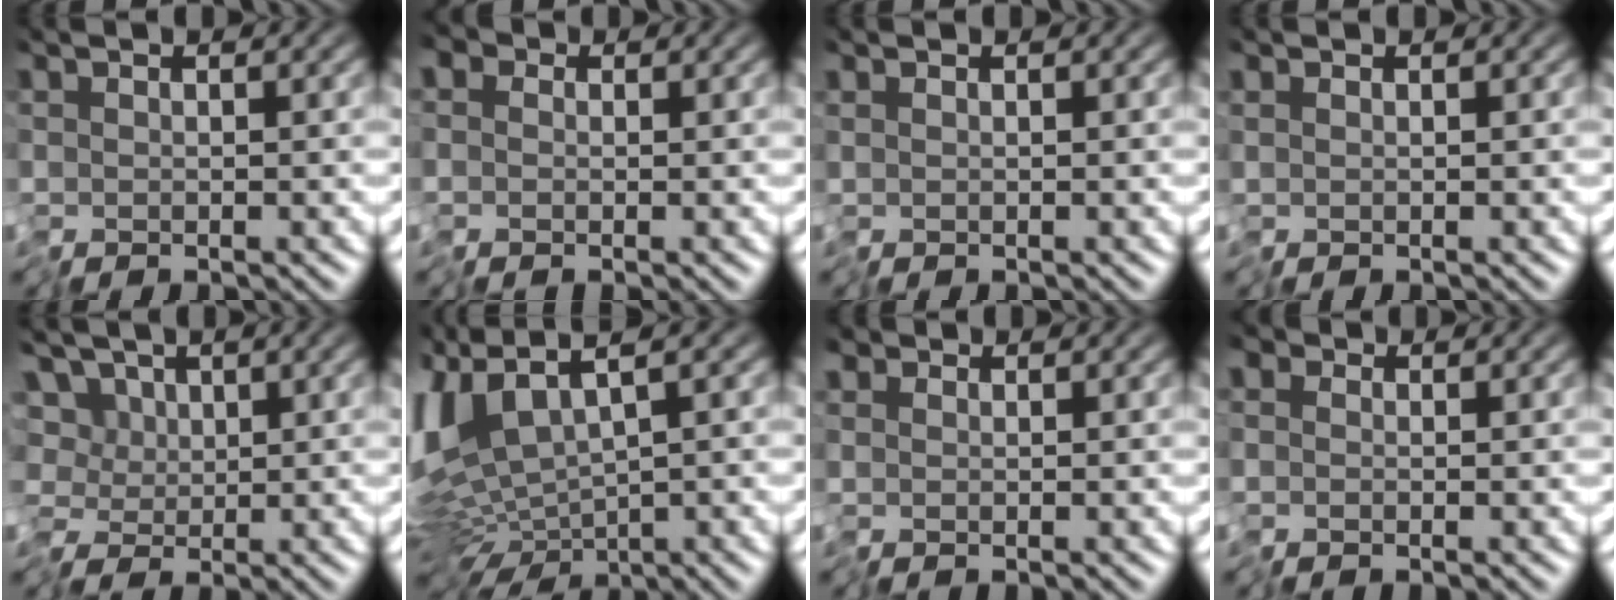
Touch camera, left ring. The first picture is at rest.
{"total": 3.8, "force": [0.1, 3.3, 1.9], "torque": [-0.041, 0.008, -0.009]}
{"total": 0.0}
{"total": 0.0}
{"total": 4.4, "force": [0.0, 3.4, 2.8], "torque": [-0.042, 0.019, -0.020]}
{"total": 8.9, "force": [0.3, 3.7, 8.1], "torque": [-0.185, -0.006, 0.028]}
{"total": 0.6, "force": [-0.1, 0.6, -0.1], "torque": [0.002, 0.001, -0.004]}
{"total": 2.1, "force": [-0.2, 2.0, 0.8], "torque": [-0.020, 0.003, -0.010]}